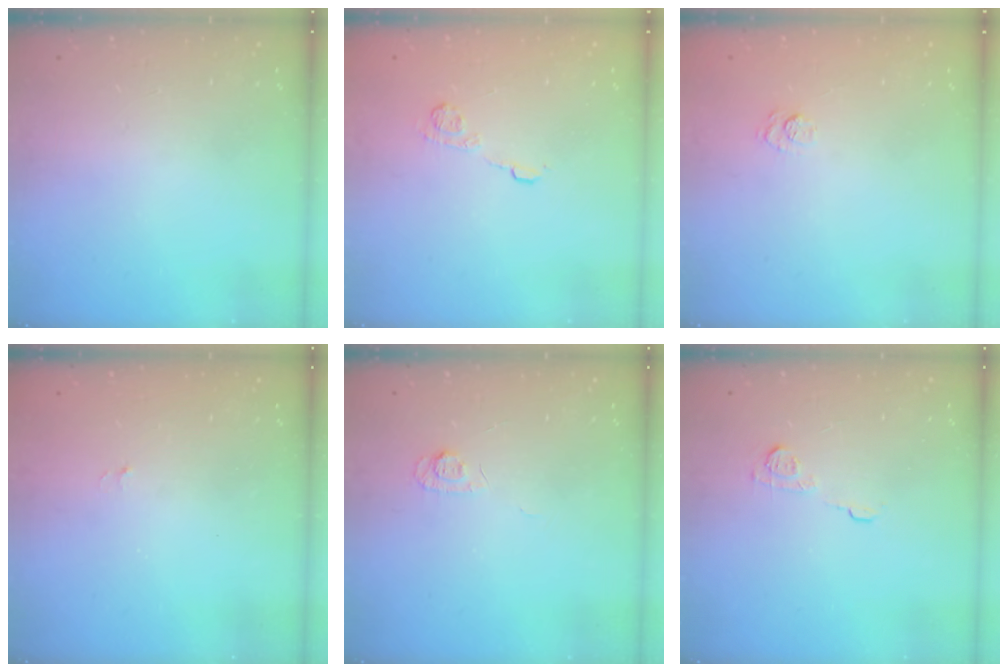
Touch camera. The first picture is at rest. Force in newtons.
{"total": 8.5, "press": 8.3, "slide": 1.3}
{"total": 6.1, "press": 6.0, "slide": 1.2}
{"total": 2.8, "press": 2.6, "slide": 0.8}
{"total": 4.8, "press": 4.8, "slide": 0.6}
{"total": 5.4, "press": 5.4, "slide": 0.7}